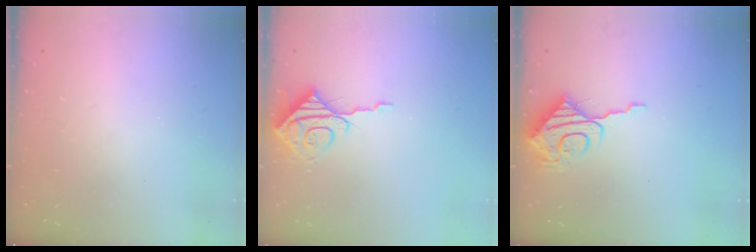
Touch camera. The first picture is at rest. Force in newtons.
{"total": 10.5, "press": 10.5, "slide": 0.8}
{"total": 10.0, "press": 10.0, "slide": 0.4}